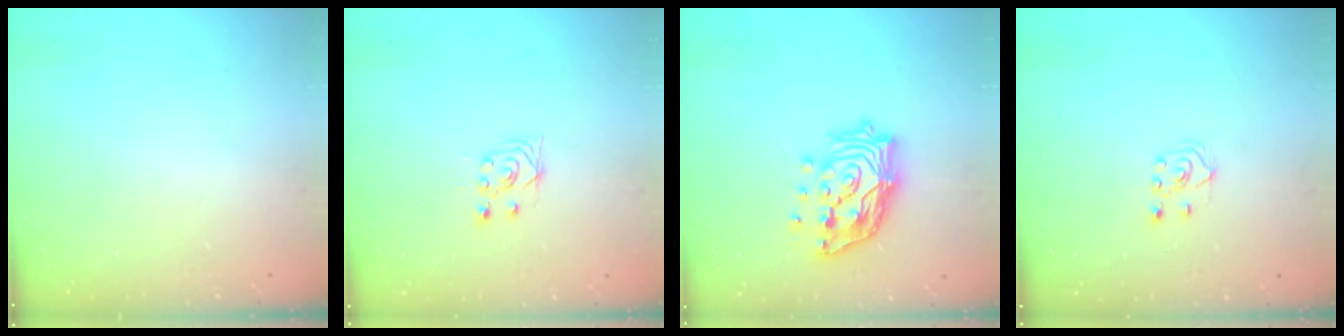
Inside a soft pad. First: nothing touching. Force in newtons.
{"total": 2.5, "press": 2.2, "slide": 1.2}
{"total": 16.9, "press": 16.7, "slide": 2.3}
{"total": 3.8, "press": 3.8, "slide": 0.5}